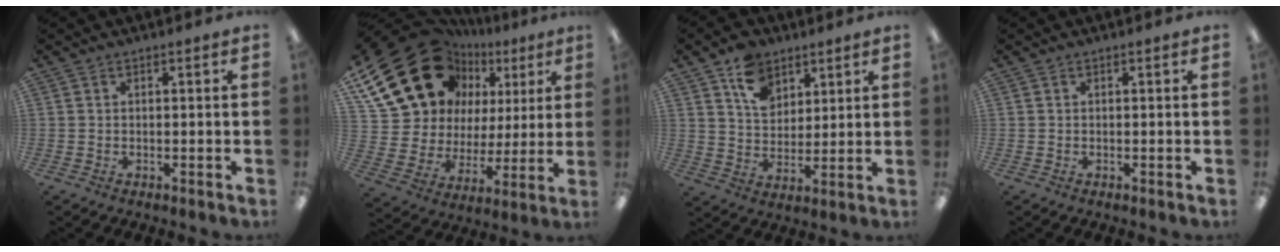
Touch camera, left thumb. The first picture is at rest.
{"total": 24.1, "force": [12.8, 16.6, 12.0], "torque": [-0.239, -0.075, 0.247]}
{"total": 10.7, "force": [6.4, 7.5, 4.1], "torque": [-0.067, -0.023, 0.121]}
{"total": 0.0}